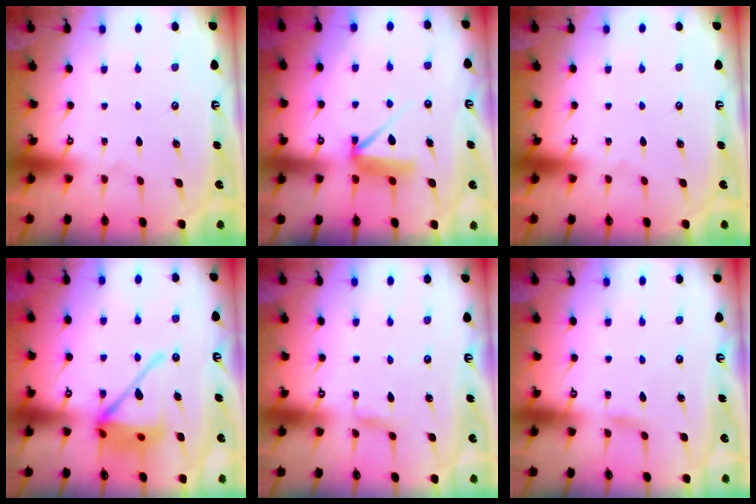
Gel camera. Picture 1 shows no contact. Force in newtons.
{"total": 8.1, "press": 8.1, "slide": 0.1}
{"total": 0.0}
{"total": 16.1, "press": 16.0, "slide": 2.4}
{"total": 3.1, "press": 3.0, "slide": 0.3}
{"total": 1.7, "press": 1.7, "slide": 0.1}